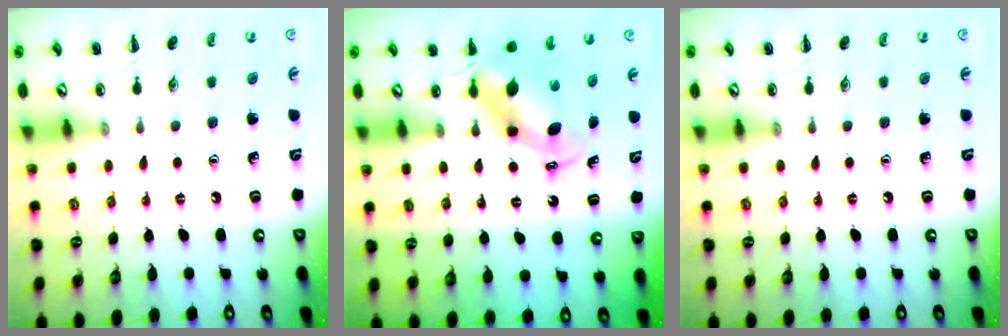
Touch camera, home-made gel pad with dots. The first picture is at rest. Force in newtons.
{"total": 5.5, "press": 5.3, "slide": 1.6}
{"total": 0.0}